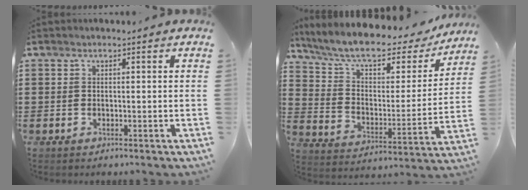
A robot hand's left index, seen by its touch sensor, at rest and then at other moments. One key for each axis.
{"total": 9.1, "fx": 7.7, "fy": 2.0, "fz": 4.4, "tx": -0.110, "ty": -0.048, "tz": 0.131}